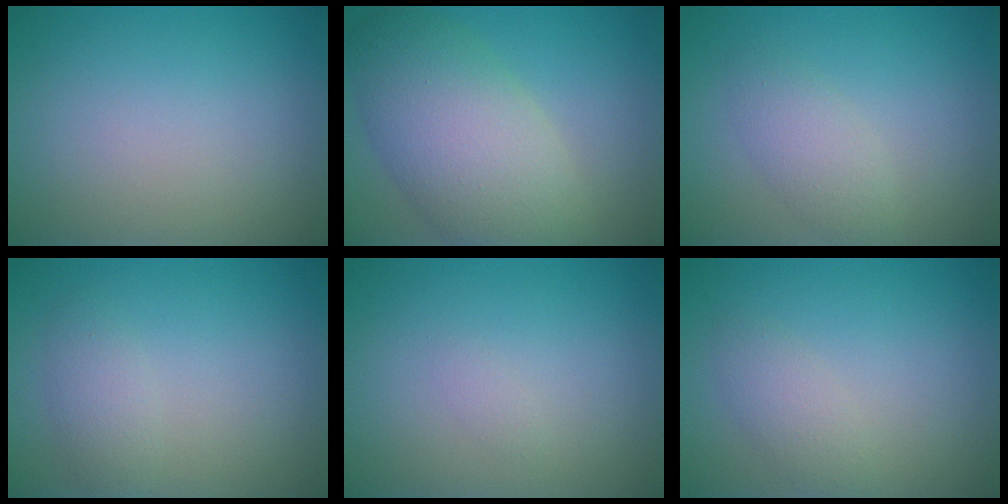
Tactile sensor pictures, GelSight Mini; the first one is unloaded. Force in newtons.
{"total": 9.0, "press": 9.0, "slide": 0.5}
{"total": 2.4, "press": 2.4, "slide": 0.0}
{"total": 1.9, "press": 1.9, "slide": 0.1}
{"total": 0.5, "press": 0.5, "slide": 0.0}
{"total": 1.9, "press": 1.9, "slide": 0.1}